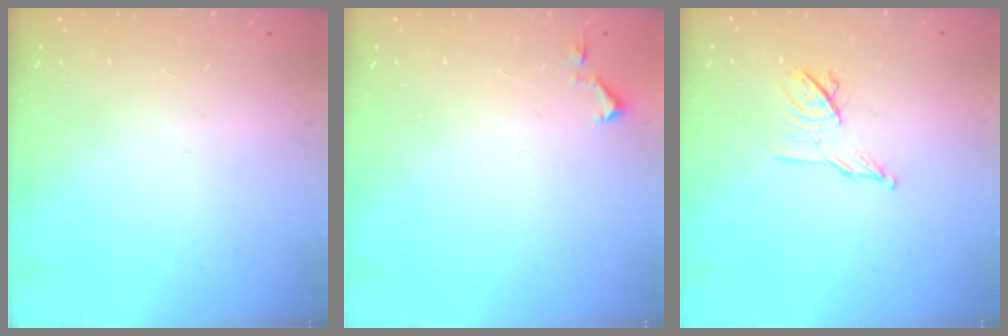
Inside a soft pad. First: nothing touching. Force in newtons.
{"total": 3.5, "press": 3.4, "slide": 0.6}
{"total": 8.1, "press": 8.0, "slide": 1.3}